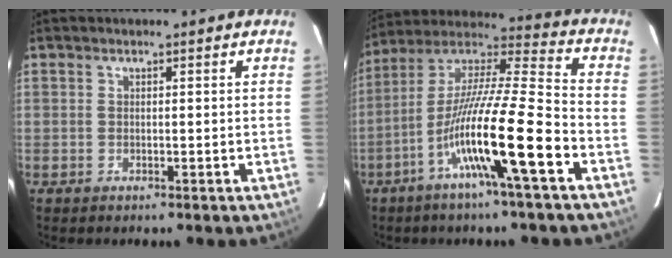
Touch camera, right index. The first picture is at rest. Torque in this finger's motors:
{"motor_torque": [1.78, -0.36, 1.05, 0.21]}